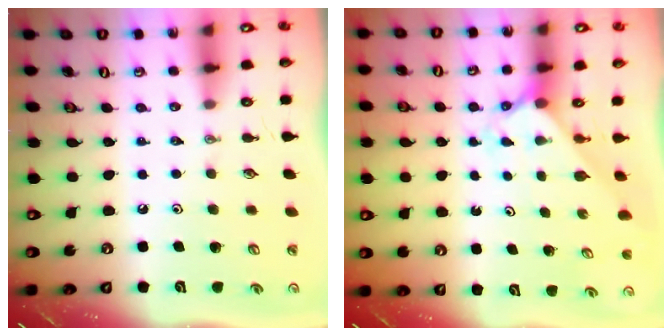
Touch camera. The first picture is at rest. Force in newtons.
{"total": 2.1, "press": 2.1, "slide": 0.3}